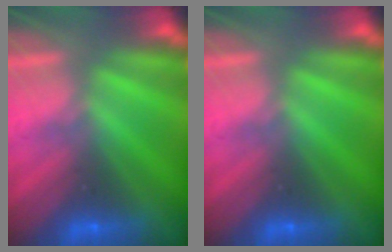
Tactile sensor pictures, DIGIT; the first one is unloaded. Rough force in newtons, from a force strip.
{"total": 0.0}